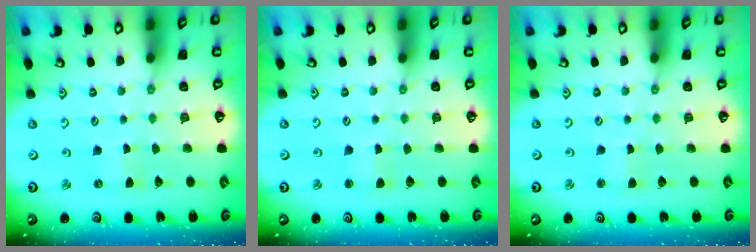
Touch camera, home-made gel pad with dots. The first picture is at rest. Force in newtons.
{"total": 2.2, "press": 2.2, "slide": 0.1}
{"total": 1.0, "press": 1.0, "slide": 0.0}